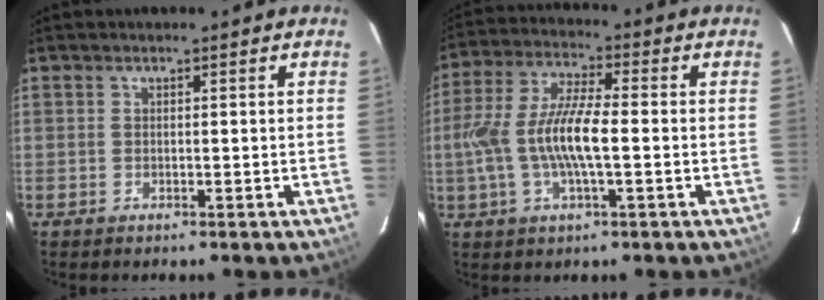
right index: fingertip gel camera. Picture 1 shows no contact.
{"total": 12.1, "force": [-1.8, 3.1, 11.6], "torque": [-0.241, 0.003, -0.036]}